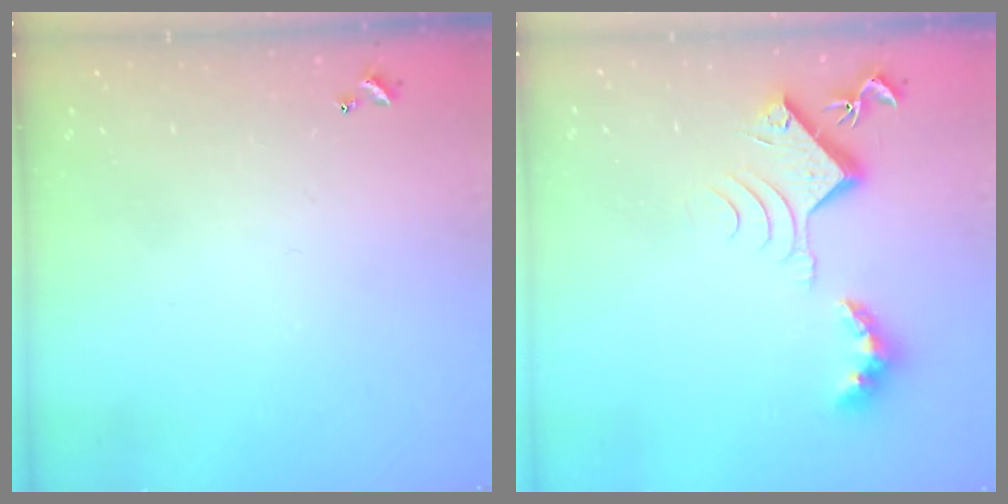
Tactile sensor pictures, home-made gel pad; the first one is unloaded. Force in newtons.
{"total": 9.6, "press": 9.6, "slide": 0.4}